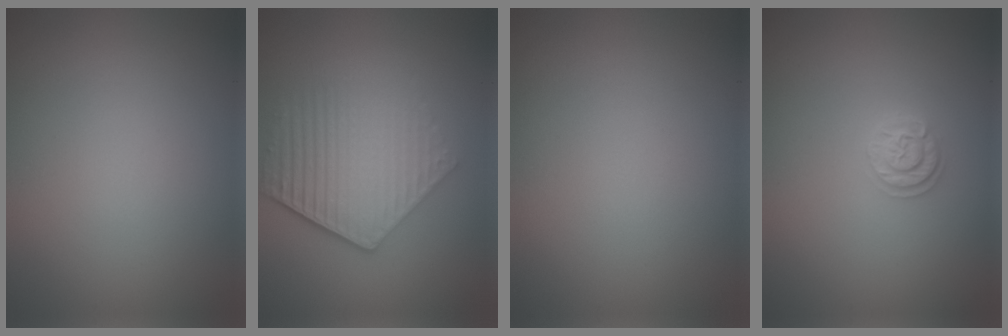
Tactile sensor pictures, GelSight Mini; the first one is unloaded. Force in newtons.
{"total": 6.2, "press": 4.5, "slide": 4.3}
{"total": 0.0}
{"total": 1.7, "press": 1.7, "slide": 0.3}